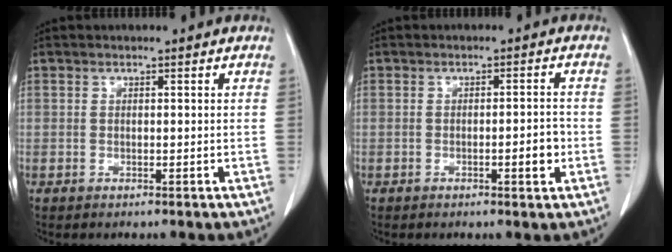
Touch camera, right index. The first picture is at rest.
{"total": 3.0, "force": [-0.9, 0.5, 2.8], "torque": [-0.038, 0.000, -0.012]}